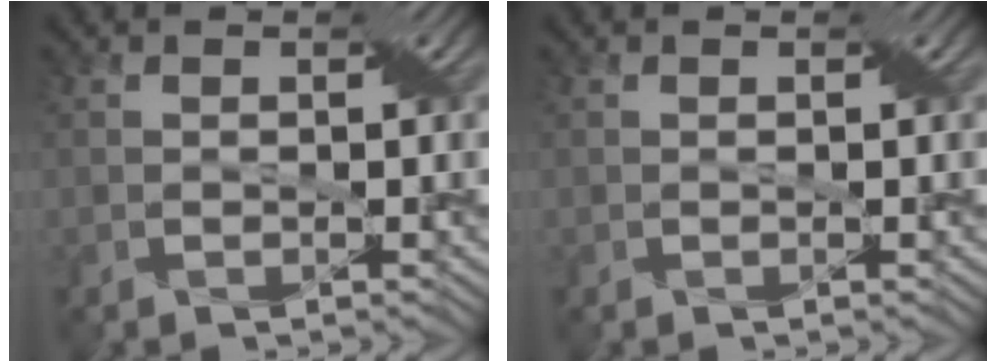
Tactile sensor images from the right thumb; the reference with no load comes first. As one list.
[{"total": 0.0}]